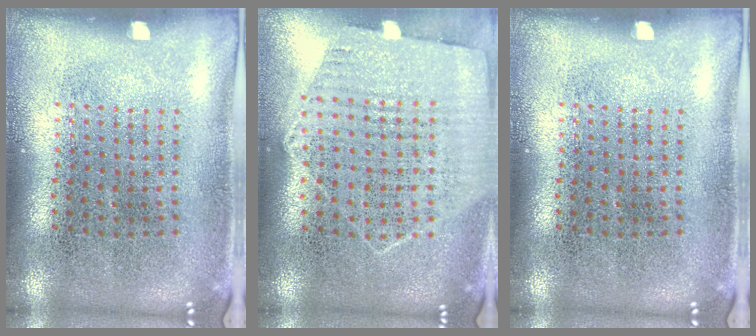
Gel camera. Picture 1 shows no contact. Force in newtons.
{"total": 1.2, "press": 1.1, "slide": 0.4}
{"total": 0.0}